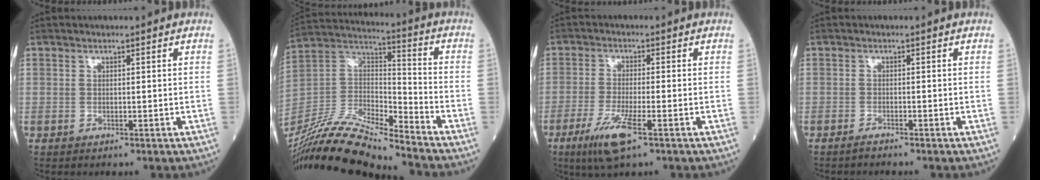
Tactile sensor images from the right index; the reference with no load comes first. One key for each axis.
{"total": 18.4, "fx": -16.7, "fy": 0.9, "fz": 7.6, "tx": -0.161, "ty": 0.013, "tz": -0.314}
{"total": 7.0, "fx": -3.8, "fy": 0.6, "fz": 5.8, "tx": -0.122, "ty": -0.018, "tz": -0.069}
{"total": 0.9, "fx": -0.8, "fy": -0.1, "fz": 0.3, "tx": -0.010, "ty": -0.002, "tz": -0.012}